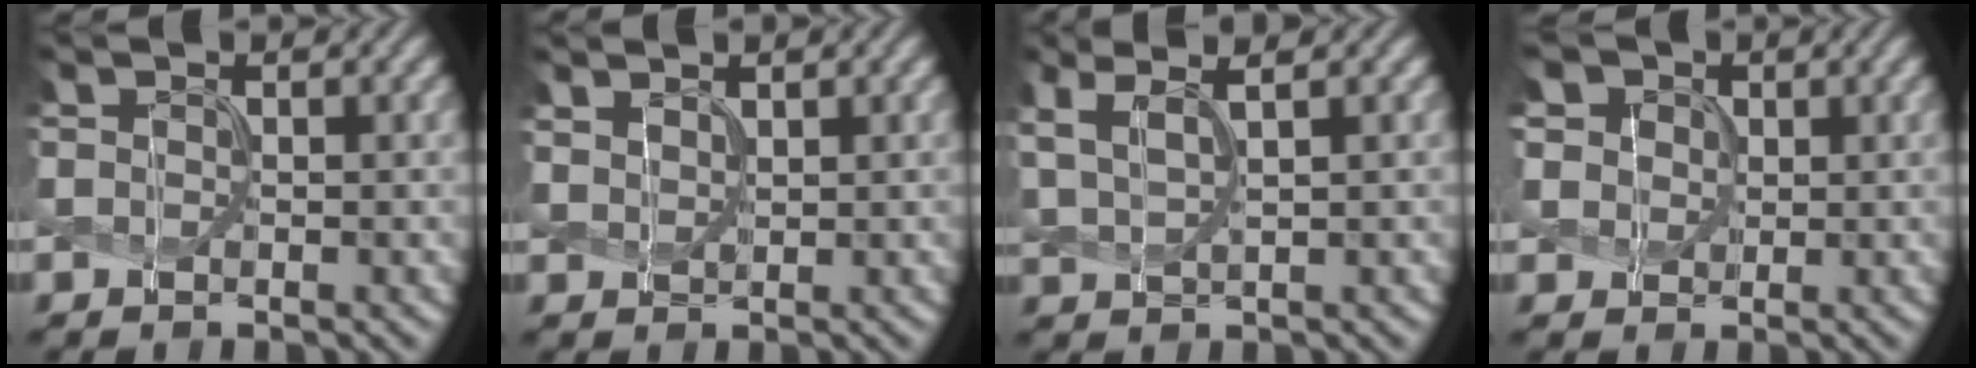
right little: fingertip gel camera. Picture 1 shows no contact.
{"total": 1.4, "force": [1.2, 0.4, 0.6], "torque": [-0.020, -0.001, 0.029]}
{"total": 3.8, "force": [2.2, 1.0, 2.9], "torque": [-0.078, 0.012, 0.041]}
{"total": 6.5, "force": [3.3, 4.9, 2.9], "torque": [-0.080, 0.012, 0.045]}